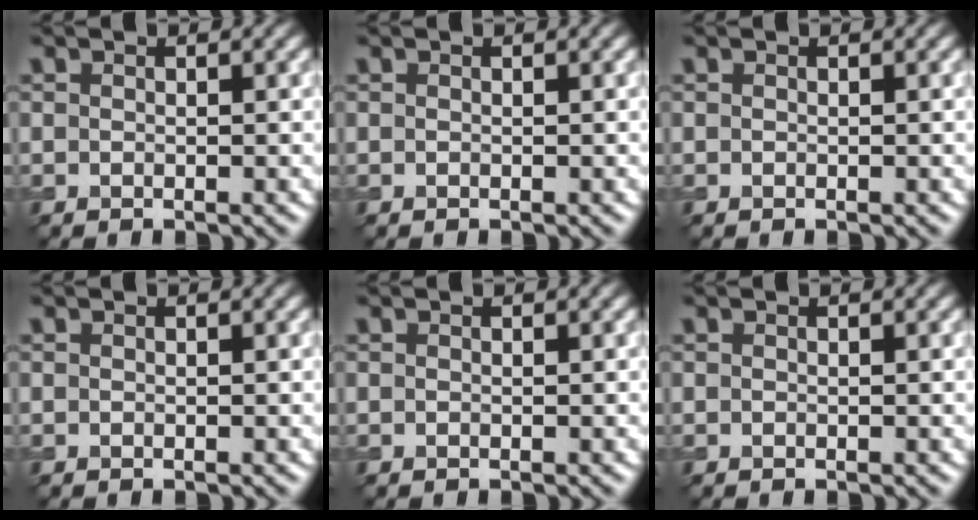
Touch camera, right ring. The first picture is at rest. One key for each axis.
{"total": 0.0}
{"total": 0.0}
{"total": 0.0}
{"total": 0.0}
{"total": 0.0}